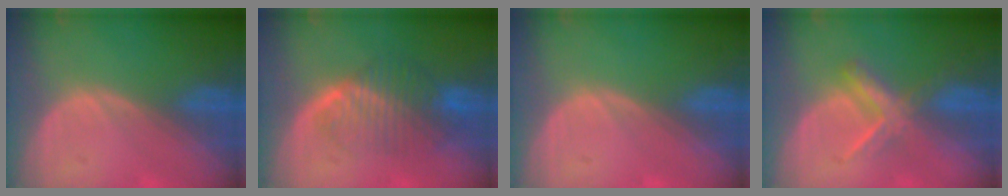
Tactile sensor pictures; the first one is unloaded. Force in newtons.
{"total": 8.1, "press": 7.2, "slide": 3.8}
{"total": 0.0}
{"total": 5.5, "press": 5.4, "slide": 1.1}